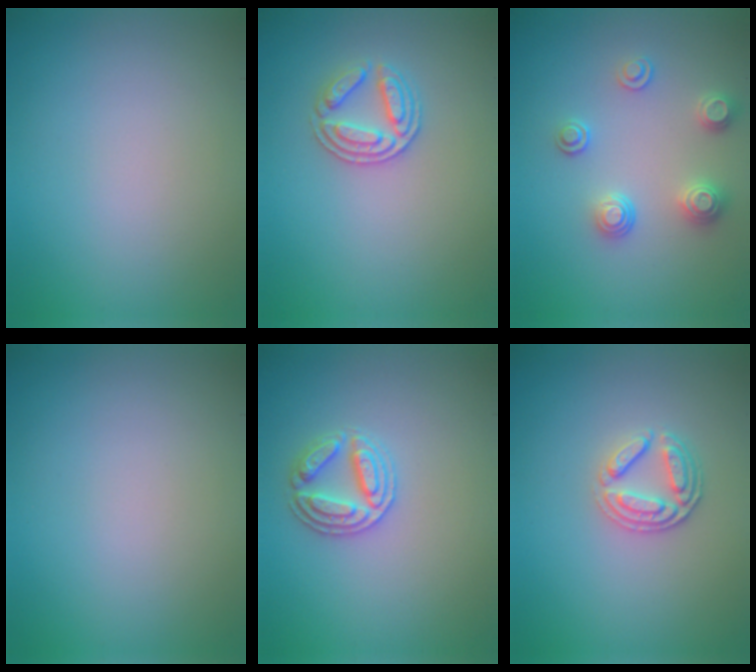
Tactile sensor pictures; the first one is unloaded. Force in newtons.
{"total": 2.8, "press": 2.7, "slide": 0.6}
{"total": 2.6, "press": 2.6, "slide": 0.5}
{"total": 0.0}
{"total": 2.8, "press": 2.8, "slide": 0.2}
{"total": 2.7, "press": 2.5, "slide": 1.0}